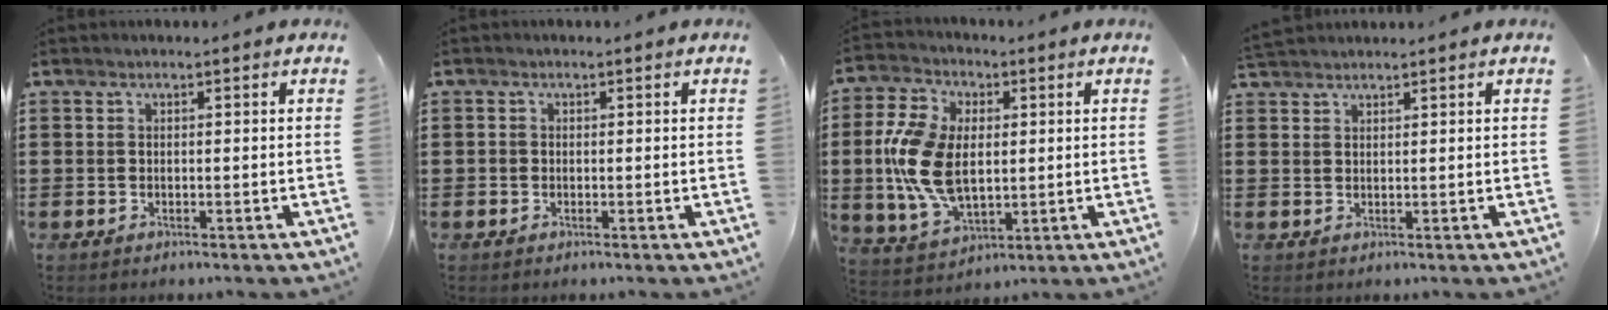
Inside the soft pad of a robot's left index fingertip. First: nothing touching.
{"total": 0.7, "force": [-0.1, 0.6, 0.3], "torque": [-0.008, 0.002, -0.003]}
{"total": 11.8, "force": [0.5, 7.4, 9.2], "torque": [-0.226, 0.003, 0.005]}
{"total": 1.5, "force": [1.5, 0.2, 0.3], "torque": [-0.010, 0.002, 0.030]}